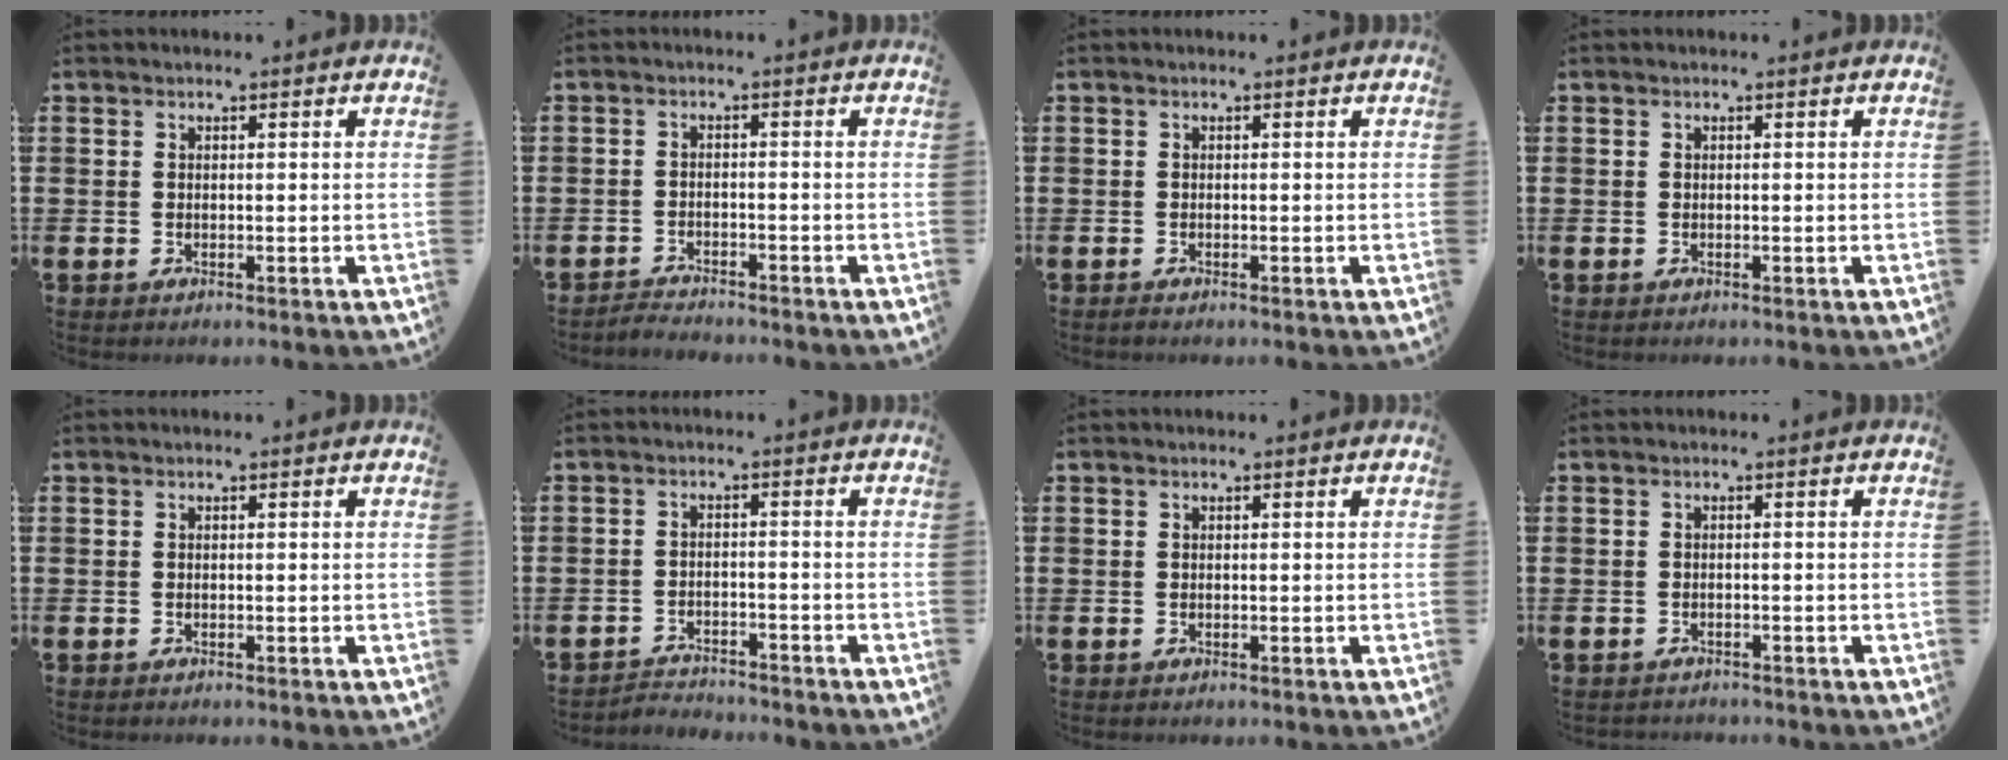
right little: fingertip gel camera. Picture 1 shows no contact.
{"total": 1.8, "force": [-1.8, 0.0, -0.2], "torque": [-0.002, 0.005, -0.038]}
{"total": 0.6, "force": [-0.4, 0.0, 0.4], "torque": [-0.007, -0.002, -0.009]}
{"total": 0.0}
{"total": 0.0}
{"total": 2.4, "force": [-2.4, 0.2, -0.3], "torque": [-0.003, 0.003, -0.054]}
{"total": 0.0}
{"total": 0.7, "force": [-0.6, 0.1, -0.1], "torque": [-0.001, -0.001, -0.014]}